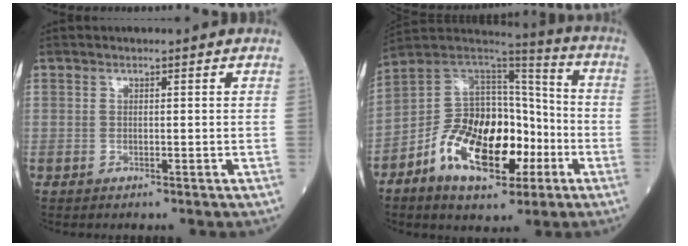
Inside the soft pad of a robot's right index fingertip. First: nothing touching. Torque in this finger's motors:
{"motor_torque": [0.80, -0.32, 0.53, 0.11]}